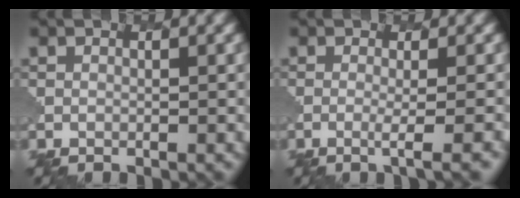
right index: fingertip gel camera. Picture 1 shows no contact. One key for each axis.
{"total": 2.7, "fx": -0.5, "fy": 0.5, "fz": 2.6, "tx": -0.030, "ty": 0.003, "tz": -0.016}